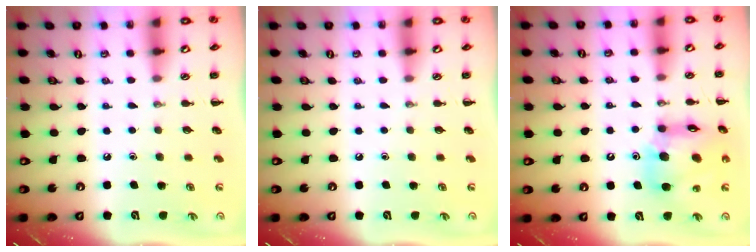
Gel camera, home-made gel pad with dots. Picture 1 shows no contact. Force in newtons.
{"total": 0.0}
{"total": 15.3, "press": 14.6, "slide": 4.4}